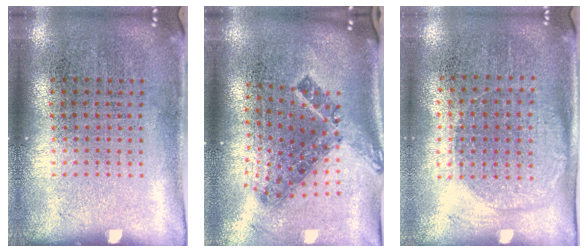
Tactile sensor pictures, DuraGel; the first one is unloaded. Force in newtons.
{"total": 1.7, "press": 1.2, "slide": 1.1}
{"total": 1.3, "press": 1.2, "slide": 0.5}